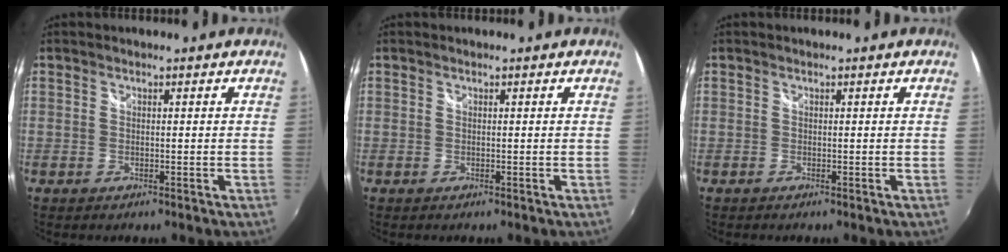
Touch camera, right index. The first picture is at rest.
{"total": 0.0}
{"total": 0.0}